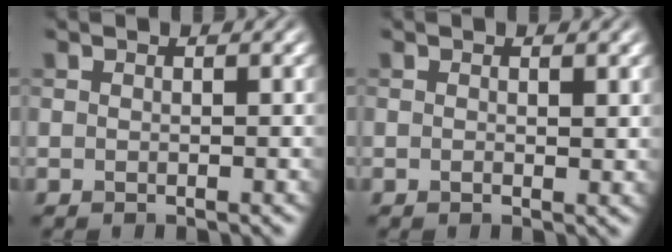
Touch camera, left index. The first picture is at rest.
{"total": 0.9, "force": [0.2, 0.3, 0.8], "torque": [-0.011, -0.004, 0.002]}